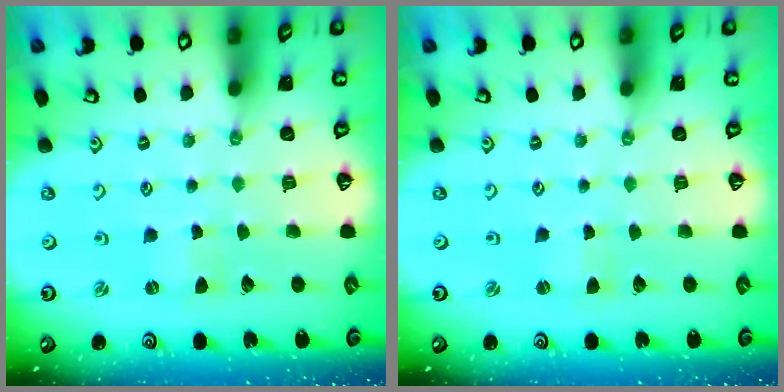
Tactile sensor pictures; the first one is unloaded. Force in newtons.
{"total": 1.3, "press": 1.2, "slide": 0.3}